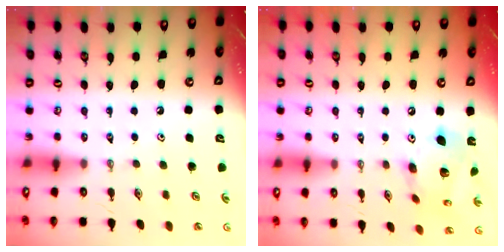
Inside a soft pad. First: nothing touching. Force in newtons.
{"total": 15.5, "press": 15.4, "slide": 1.7}